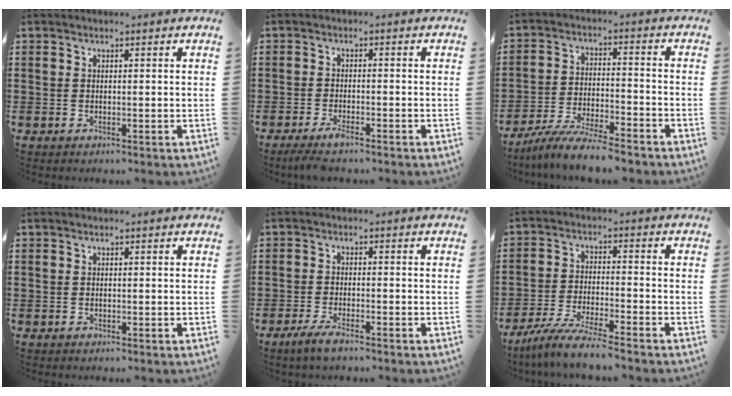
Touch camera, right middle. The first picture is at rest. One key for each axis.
{"total": 2.8, "fx": -2.1, "fy": 0.3, "fz": 1.8, "tx": -0.043, "ty": -0.004, "tz": -0.043}
{"total": 7.7, "fx": -7.1, "fy": 0.6, "fz": 2.8, "tx": -0.054, "ty": 0.006, "tz": -0.136}
{"total": 0.0}
{"total": 3.0, "fx": -2.3, "fy": 0.5, "fz": 1.9, "tx": -0.047, "ty": -0.002, "tz": -0.045}
{"total": 6.7, "fx": -6.1, "fy": -0.4, "fz": 2.8, "tx": -0.059, "ty": -0.012, "tz": -0.116}